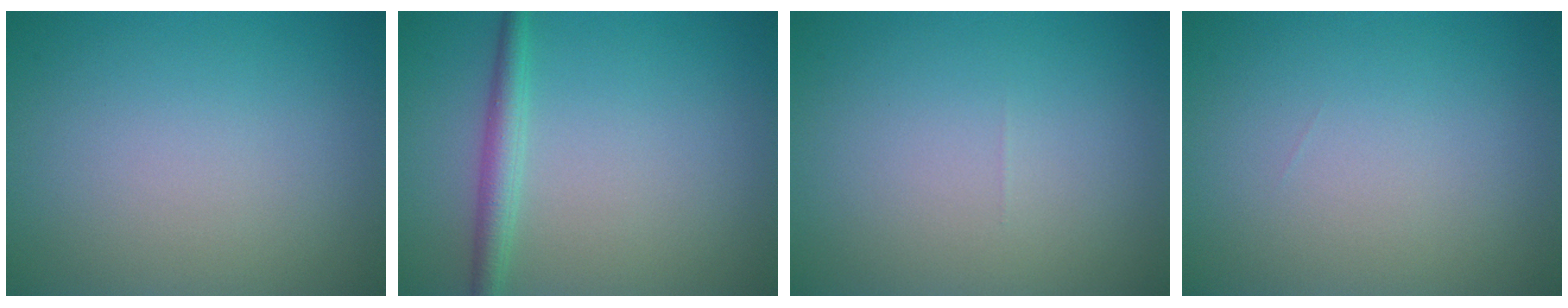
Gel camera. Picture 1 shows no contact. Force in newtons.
{"total": 2.3, "press": 2.3, "slide": 0.0}
{"total": 0.0}
{"total": 0.0}